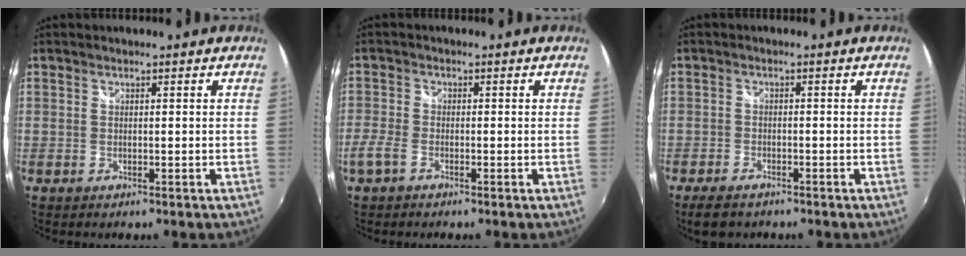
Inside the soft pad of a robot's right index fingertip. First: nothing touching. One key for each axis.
{"total": 3.4, "fx": -2.2, "fy": 1.7, "fz": 2.1, "tx": -0.057, "ty": -0.003, "tz": -0.048}
{"total": 5.2, "fx": -4.0, "fy": 2.3, "fz": 2.4, "tx": -0.066, "ty": -0.012, "tz": -0.071}